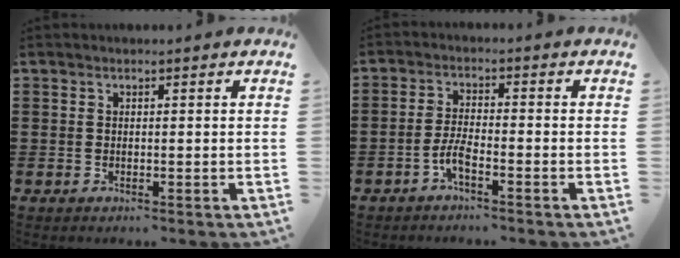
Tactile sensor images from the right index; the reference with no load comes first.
{"total": 3.6, "force": [-2.2, 0.7, 2.7], "torque": [-0.068, -0.003, -0.047]}